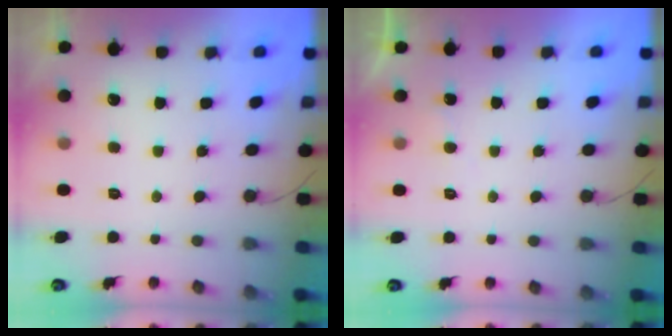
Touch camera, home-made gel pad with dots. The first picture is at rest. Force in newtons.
{"total": 2.6, "press": 2.6, "slide": 0.3}